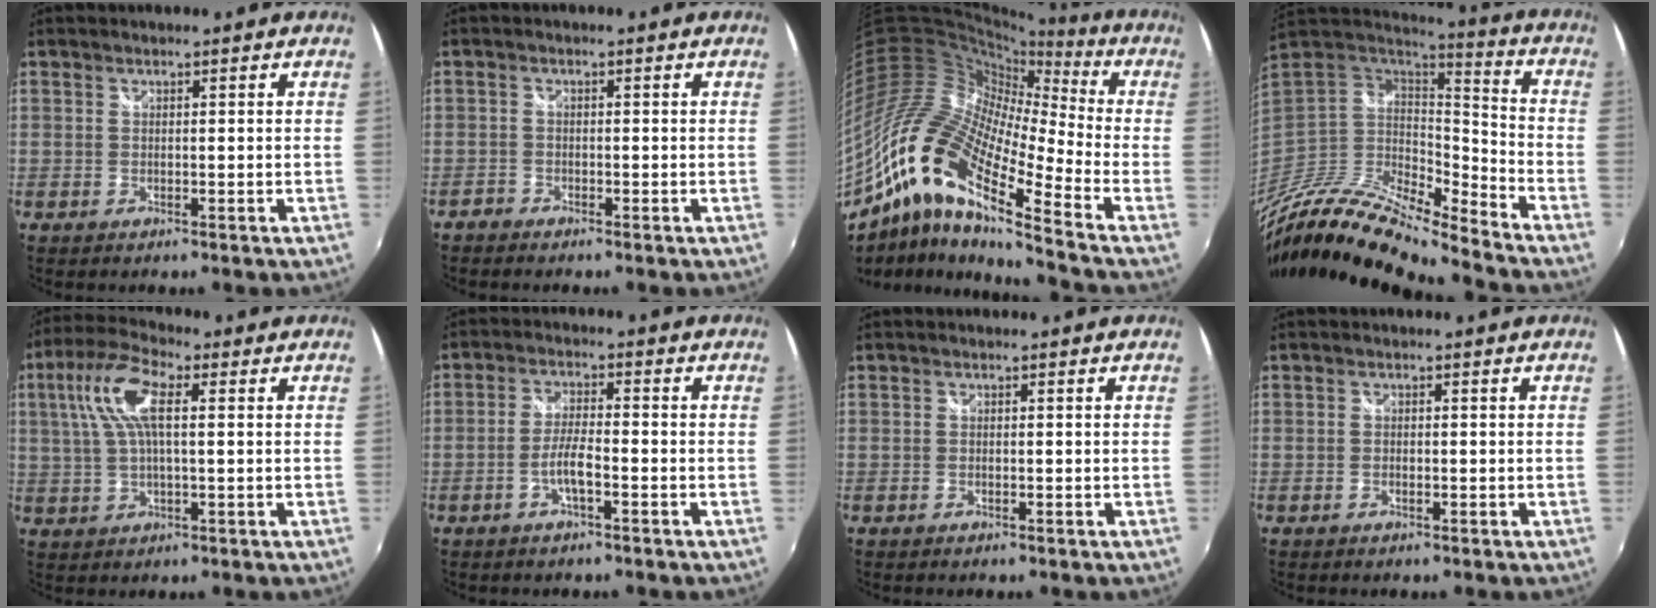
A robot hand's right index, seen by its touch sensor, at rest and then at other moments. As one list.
[{"total": 1.7, "force": [-1.5, 0.7, 0.1], "torque": [-0.006, -0.002, -0.032]}, {"total": 20.5, "force": [-11.4, 4.8, 16.3], "torque": [-0.276, -0.024, -0.245]}, {"total": 21.8, "force": [-17.8, 4.9, 11.7], "torque": [-0.233, -0.039, -0.336]}, {"total": 10.1, "force": [2.5, 3.8, 9.1], "torque": [-0.186, 0.022, 0.046]}, {"total": 4.3, "force": [-2.0, 0.7, 3.8], "torque": [-0.079, 0.001, -0.038]}, {"total": 0.0}, {"total": 0.6, "force": [-0.2, 0.4, 0.3], "torque": [-0.008, -0.002, -0.005]}]